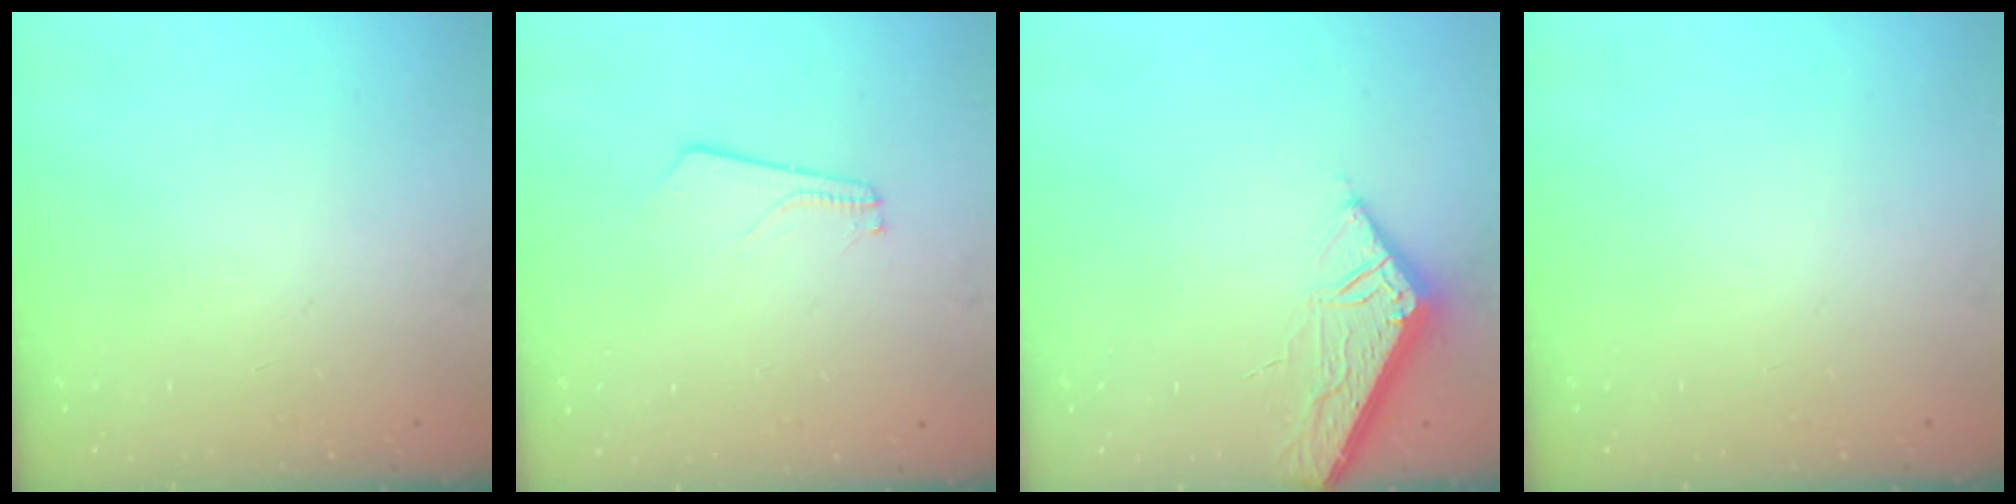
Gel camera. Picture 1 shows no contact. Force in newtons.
{"total": 2.1, "press": 2.1, "slide": 0.3}
{"total": 5.9, "press": 5.9, "slide": 0.6}
{"total": 0.0}